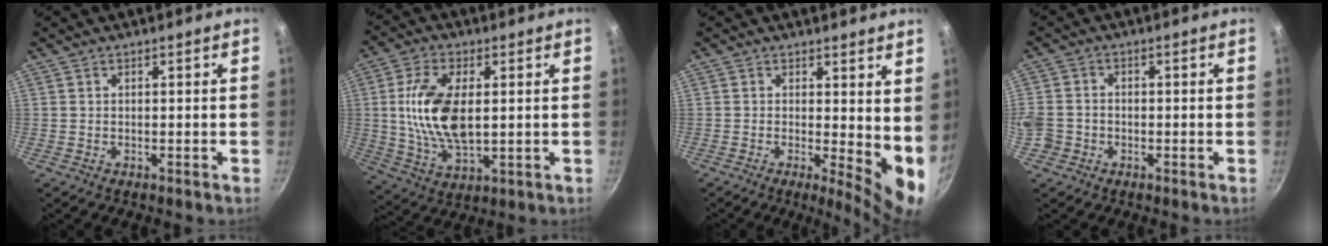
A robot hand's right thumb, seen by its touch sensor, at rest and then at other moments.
{"total": 13.9, "force": [1.5, 7.2, 11.8], "torque": [-0.222, -0.002, 0.032]}
{"total": 7.5, "force": [0.9, 2.6, 7.0], "torque": [-0.087, -0.026, 0.012]}
{"total": 6.5, "force": [-2.0, 5.5, 2.8], "torque": [-0.062, 0.018, -0.042]}